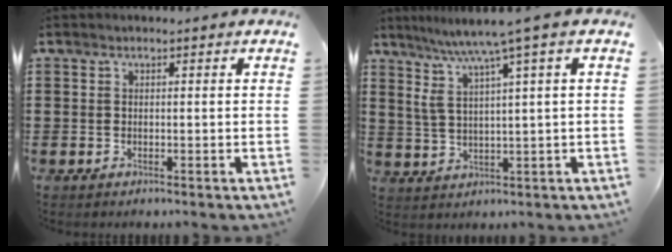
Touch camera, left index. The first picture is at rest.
{"total": 5.9, "force": [3.2, -0.4, 4.9], "torque": [-0.117, -0.019, 0.046]}